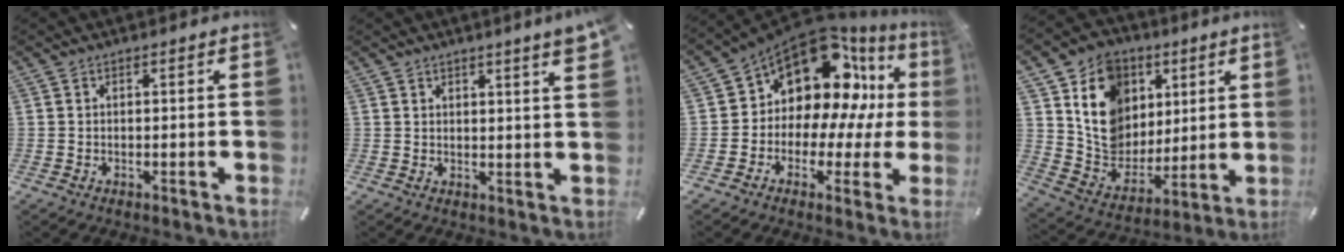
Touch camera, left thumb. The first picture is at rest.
{"total": 3.6, "force": [2.8, 0.1, 2.3], "torque": [-0.034, -0.014, 0.046]}
{"total": 14.3, "force": [7.6, 9.6, 7.3], "torque": [-0.120, -0.083, 0.128]}
{"total": 16.1, "force": [5.2, 14.3, 5.2], "torque": [-0.082, -0.028, 0.109]}